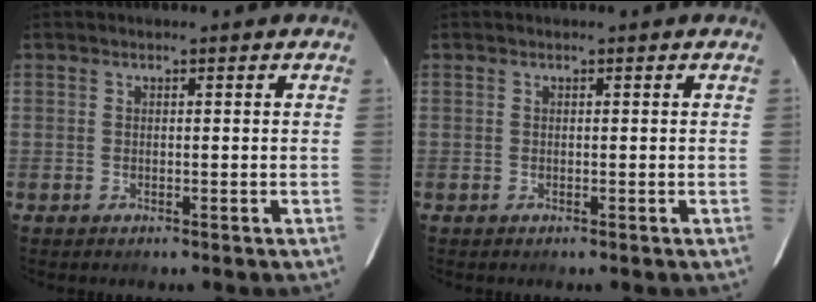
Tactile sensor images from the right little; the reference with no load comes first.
{"total": 0.0}